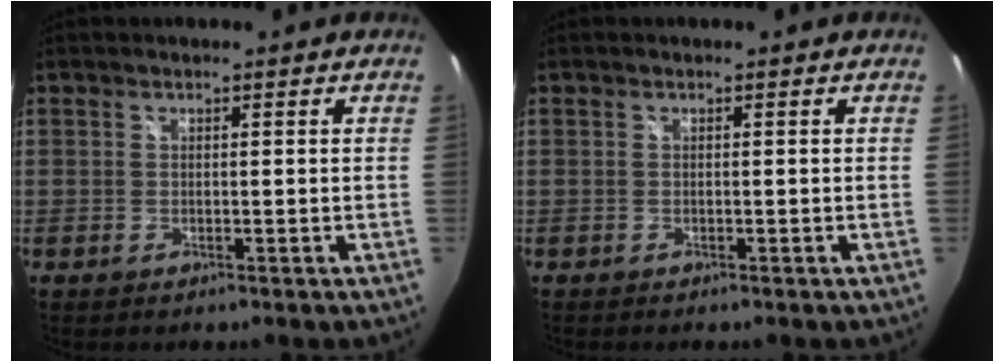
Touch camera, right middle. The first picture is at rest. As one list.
[{"total": 0.0}]